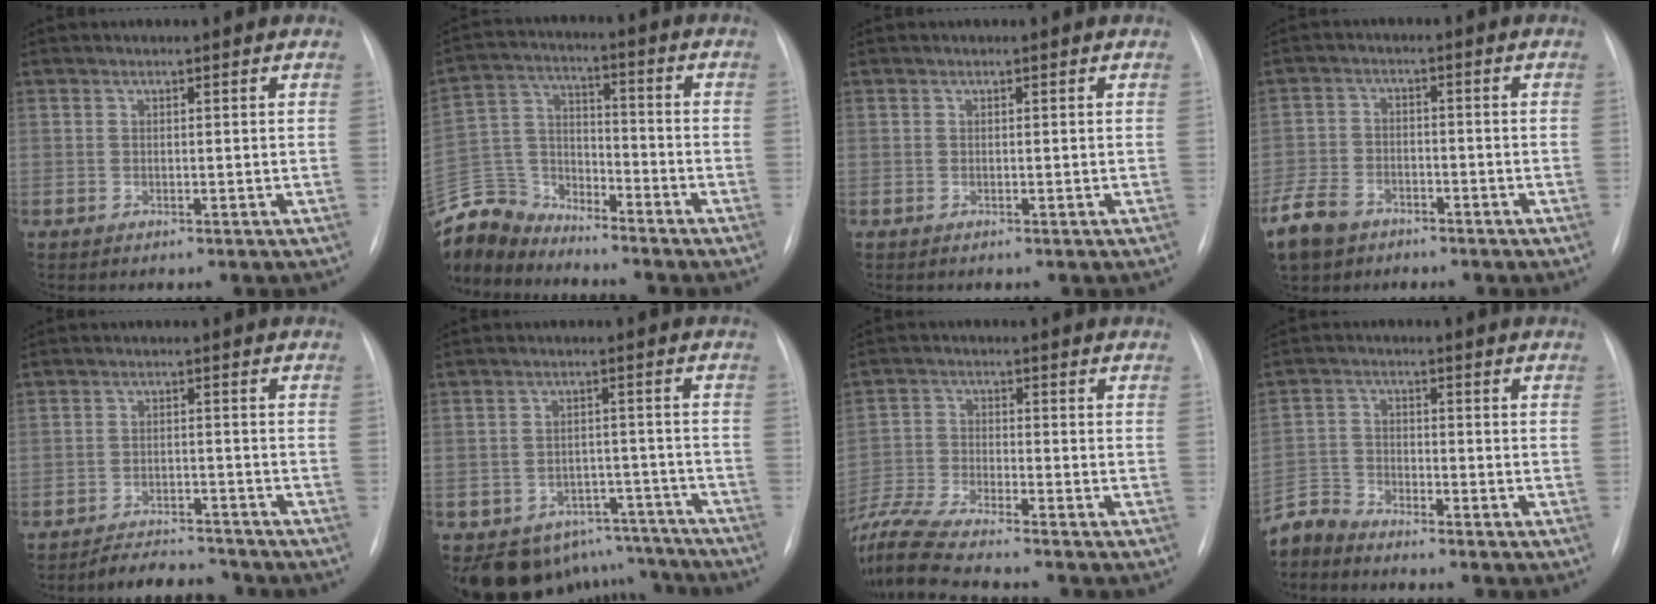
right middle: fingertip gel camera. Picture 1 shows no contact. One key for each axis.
{"total": 11.6, "fx": -11.1, "fy": 3.2, "fz": 0.7, "tx": -0.027, "ty": 0.023, "tz": -0.218}
{"total": 0.0}
{"total": 7.8, "fx": -5.2, "fy": 4.9, "fz": 3.3, "tx": -0.086, "ty": -0.001, "tz": -0.090}
{"total": 6.1, "fx": -5.9, "fy": 1.4, "fz": 0.8, "tx": -0.011, "ty": 0.000, "tz": -0.088}
{"total": 13.0, "fx": -11.0, "fy": 6.7, "fz": 1.4, "tx": -0.010, "ty": 0.041, "tz": -0.131}
{"total": 12.8, "fx": -11.5, "fy": 0.1, "fz": 5.5, "tx": -0.127, "ty": -0.010, "tz": -0.211}
{"total": 4.4, "fx": -4.3, "fy": 0.9, "fz": -0.1, "tx": 0.000, "ty": -0.010, "tz": -0.084}